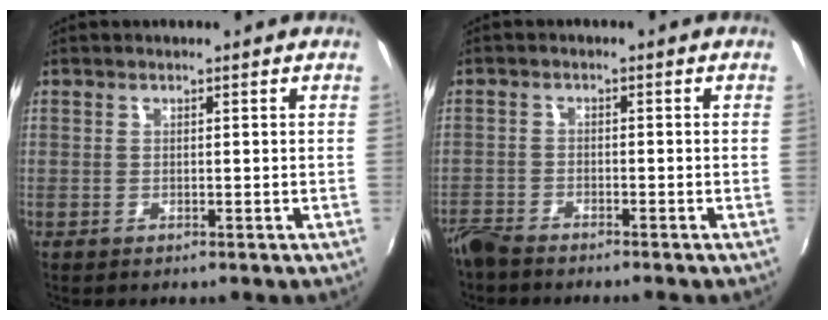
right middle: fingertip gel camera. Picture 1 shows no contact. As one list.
[{"total": 4.8, "force": [-4.4, 1.3, 1.4], "torque": [-0.044, -0.016, -0.087]}]